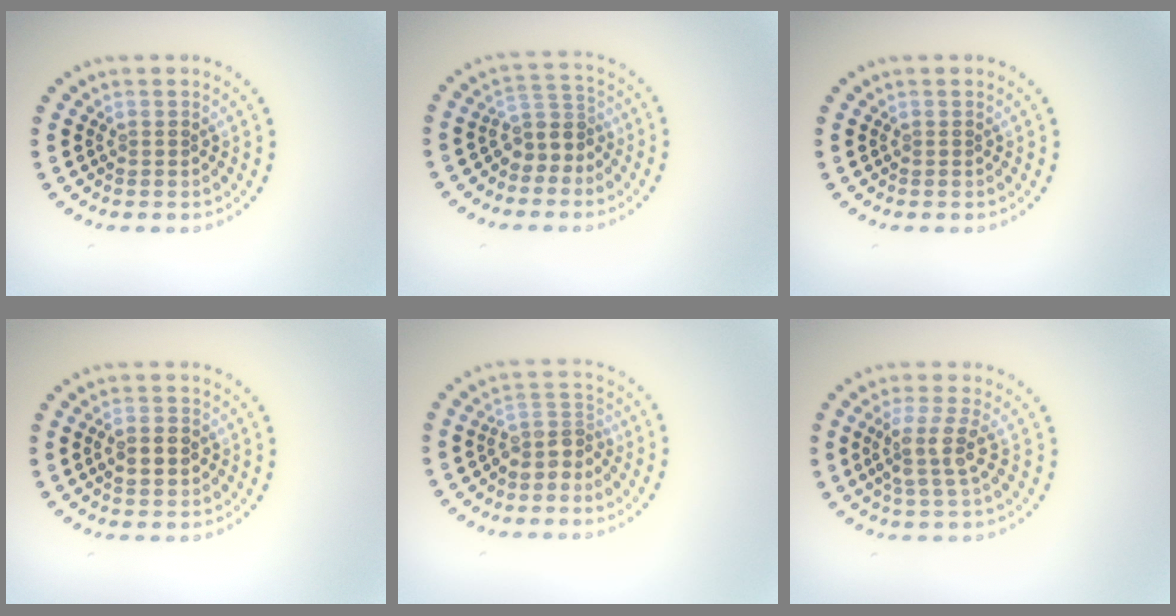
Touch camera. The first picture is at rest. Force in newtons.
{"total": 3.0, "press": 2.5, "slide": 1.7}
{"total": 0.0}
{"total": 2.5, "press": 2.4, "slide": 0.2}
{"total": 2.5, "press": 1.9, "slide": 1.7}
{"total": 3.0, "press": 2.3, "slide": 1.9}